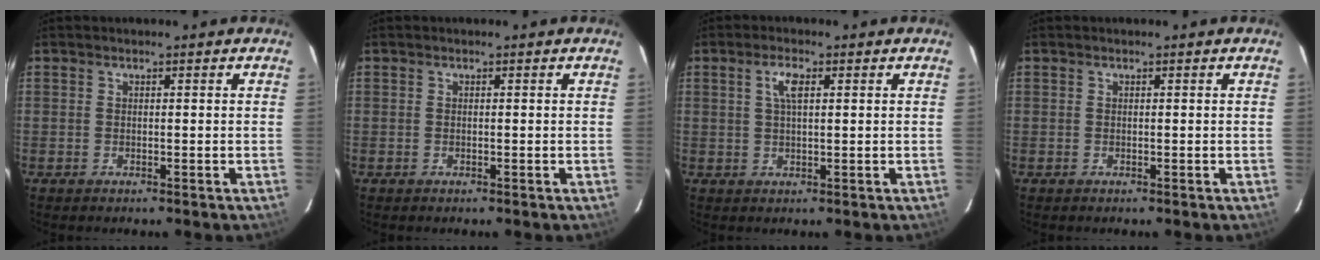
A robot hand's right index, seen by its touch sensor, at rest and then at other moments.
{"total": 0.0}
{"total": 3.3, "force": [1.1, 1.2, 2.9], "torque": [-0.057, 0.007, 0.022]}
{"total": 0.0}